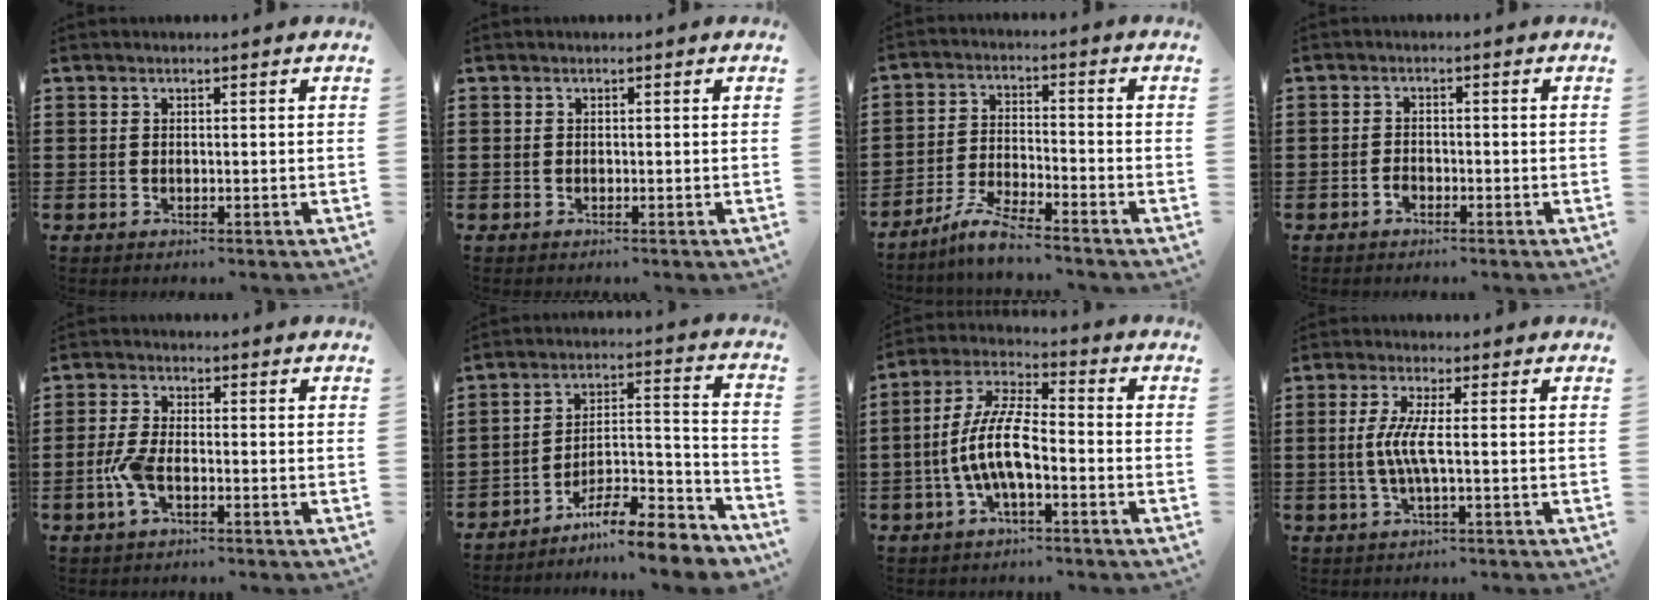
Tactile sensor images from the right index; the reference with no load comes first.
{"total": 0.0}
{"total": 5.5, "force": [-4.9, 0.3, 2.4], "torque": [-0.060, -0.006, -0.098]}
{"total": 1.3, "force": [-0.9, 0.7, 0.7], "torque": [-0.015, -0.002, -0.017]}
{"total": 4.6, "force": [-1.5, 1.8, 4.0], "torque": [-0.095, -0.003, -0.034]}
{"total": 9.5, "force": [-8.4, 1.2, 4.2], "torque": [-0.051, 0.023, -0.159]}
{"total": 9.4, "force": [-2.6, 2.9, 8.6], "torque": [-0.201, -0.010, -0.057]}
{"total": 4.8, "force": [-0.3, 0.1, 4.8], "torque": [-0.109, -0.012, -0.016]}